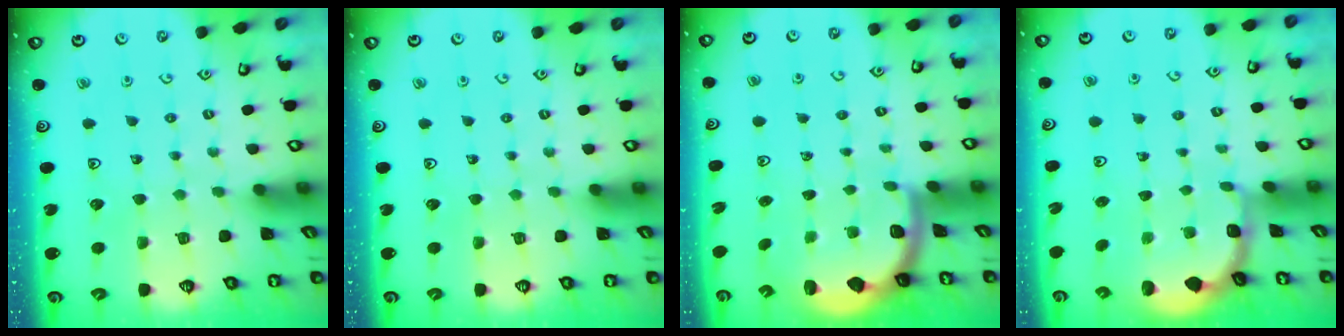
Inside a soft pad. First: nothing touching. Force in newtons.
{"total": 0.0}
{"total": 2.0, "press": 1.9, "slide": 0.5}
{"total": 1.4, "press": 1.3, "slide": 0.3}